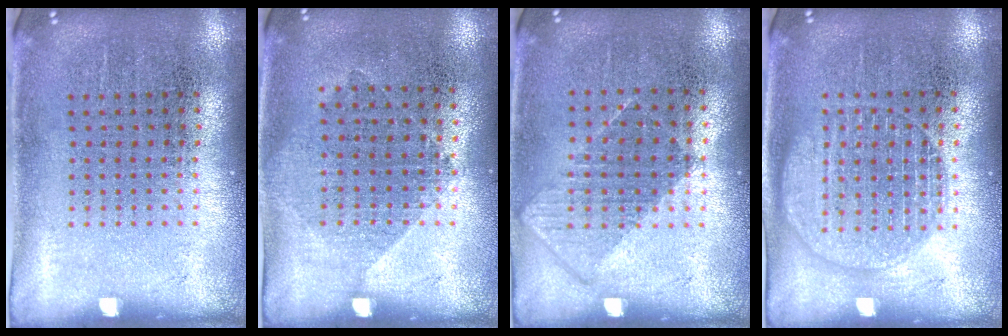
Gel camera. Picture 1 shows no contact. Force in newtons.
{"total": 1.0, "press": 0.9, "slide": 0.5}
{"total": 0.9, "press": 0.7, "slide": 0.4}
{"total": 1.4, "press": 1.4, "slide": 0.1}